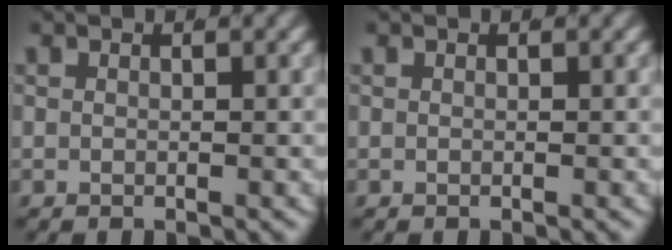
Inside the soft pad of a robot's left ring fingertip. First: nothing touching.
{"total": 0.0}